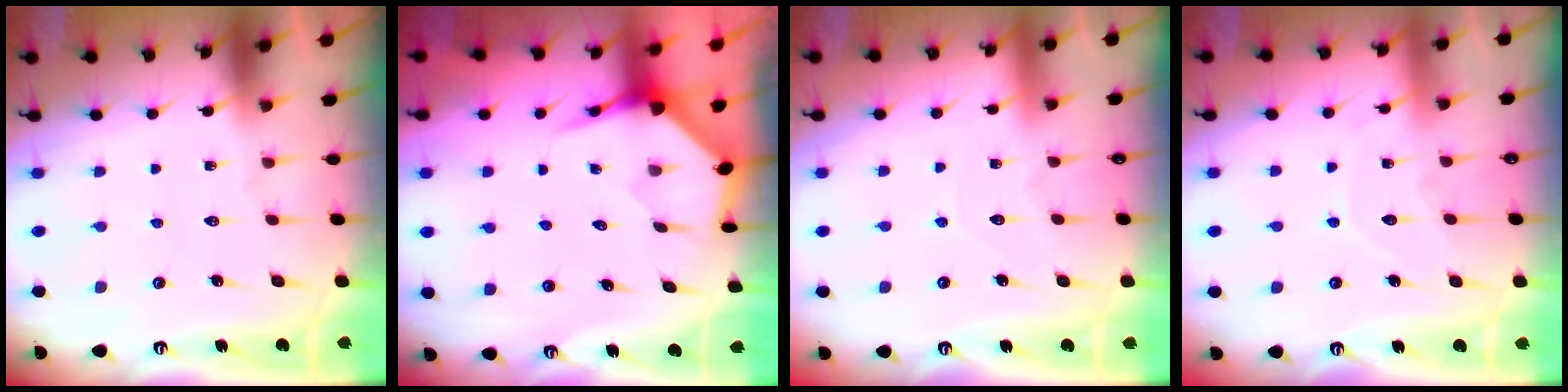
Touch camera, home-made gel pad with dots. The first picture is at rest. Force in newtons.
{"total": 4.0, "press": 3.9, "slide": 0.4}
{"total": 2.9, "press": 2.9, "slide": 0.2}
{"total": 6.3, "press": 6.3, "slide": 0.6}